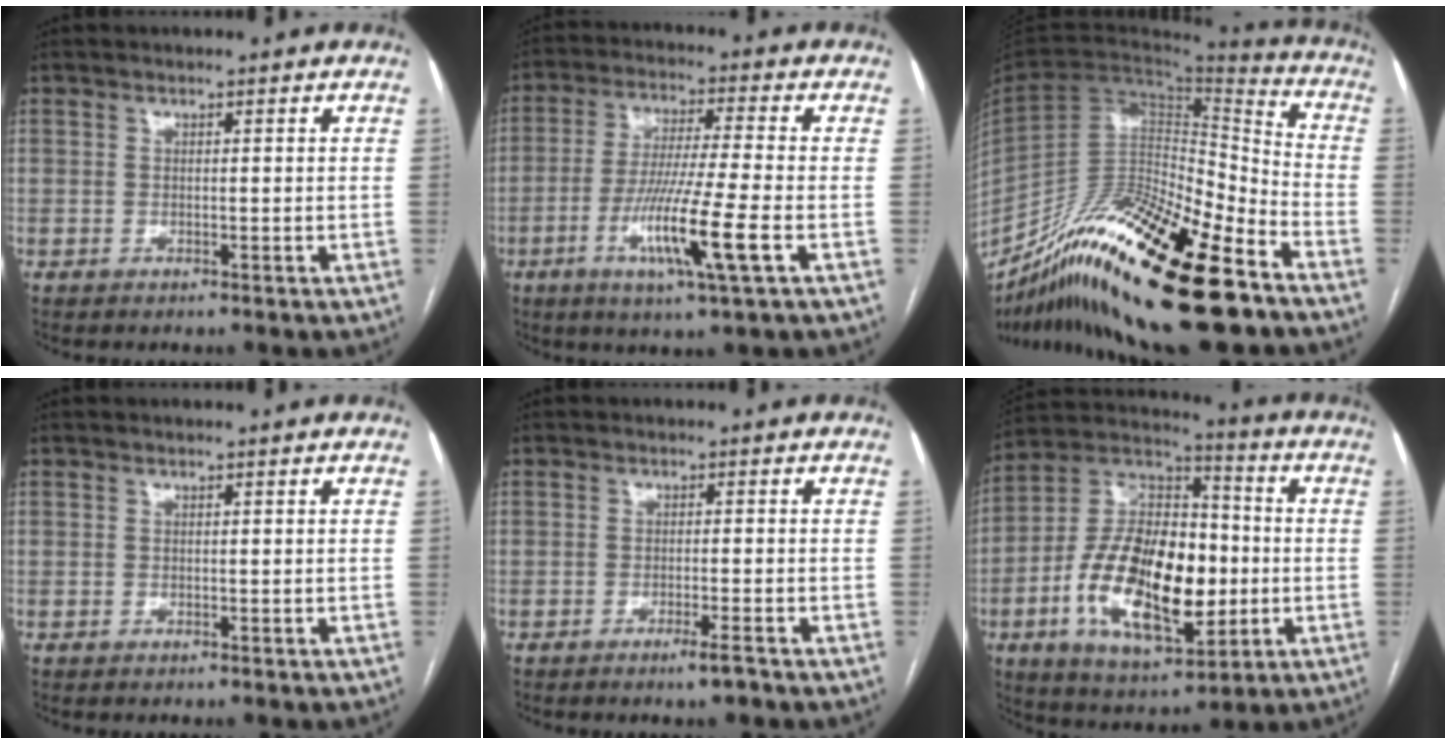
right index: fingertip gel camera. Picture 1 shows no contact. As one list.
[{"total": 12.1, "force": [-4.2, -0.5, 11.3], "torque": [-0.221, -0.022, -0.080]}, {"total": 28.5, "force": [-19.1, 4.8, 20.6], "torque": [-0.348, -0.040, -0.341]}, {"total": 0.0}, {"total": 2.5, "force": [-1.8, -0.3, 1.7], "torque": [-0.031, -0.005, -0.029]}, {"total": 21.0, "force": [-3.7, 9.3, 18.4], "torque": [-0.357, 0.016, -0.058]}]